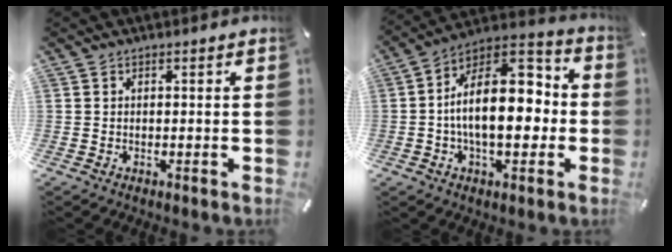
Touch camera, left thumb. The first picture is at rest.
{"total": 19.3, "force": [-1.1, 11.6, 15.5], "torque": [-0.236, 0.001, -0.022]}